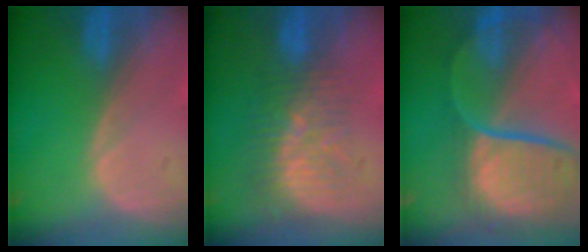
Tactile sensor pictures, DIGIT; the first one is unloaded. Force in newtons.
{"total": 8.9, "press": 7.6, "slide": 4.7}
{"total": 12.1, "press": 9.9, "slide": 7.0}